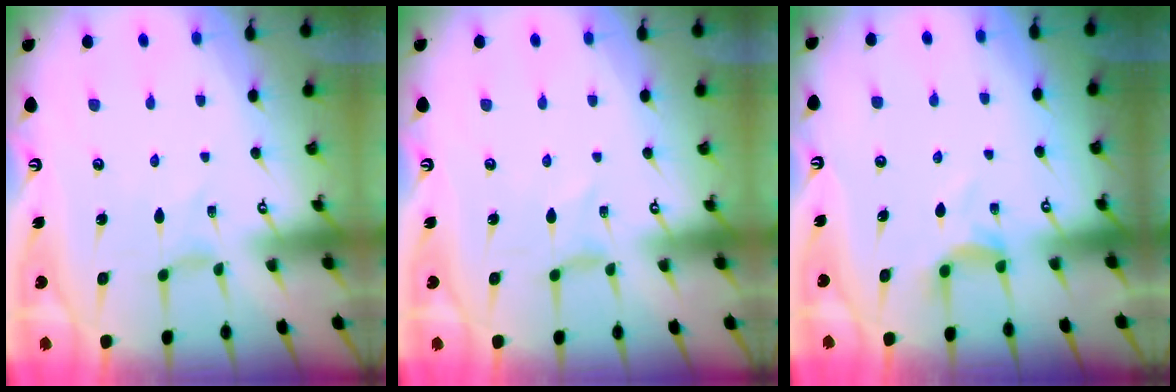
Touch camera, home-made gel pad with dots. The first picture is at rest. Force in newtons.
{"total": 0.0}
{"total": 4.5, "press": 4.4, "slide": 0.7}